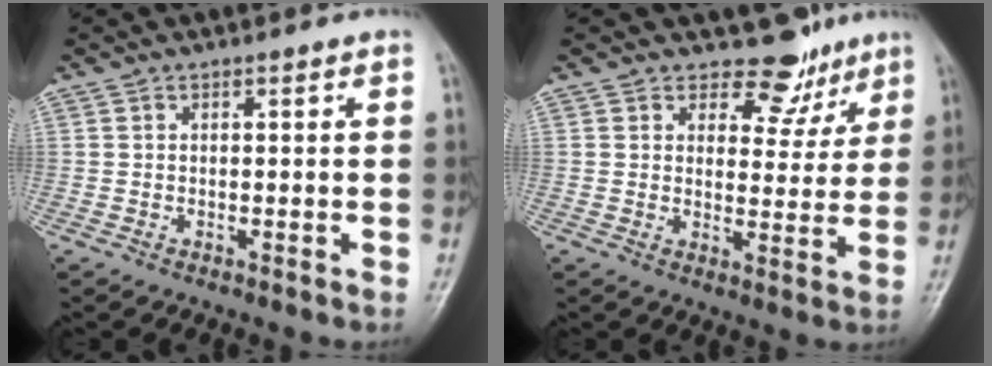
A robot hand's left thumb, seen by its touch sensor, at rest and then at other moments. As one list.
[{"total": 6.9, "force": [5.4, 4.1, 1.1], "torque": [0.019, -0.040, 0.070]}]